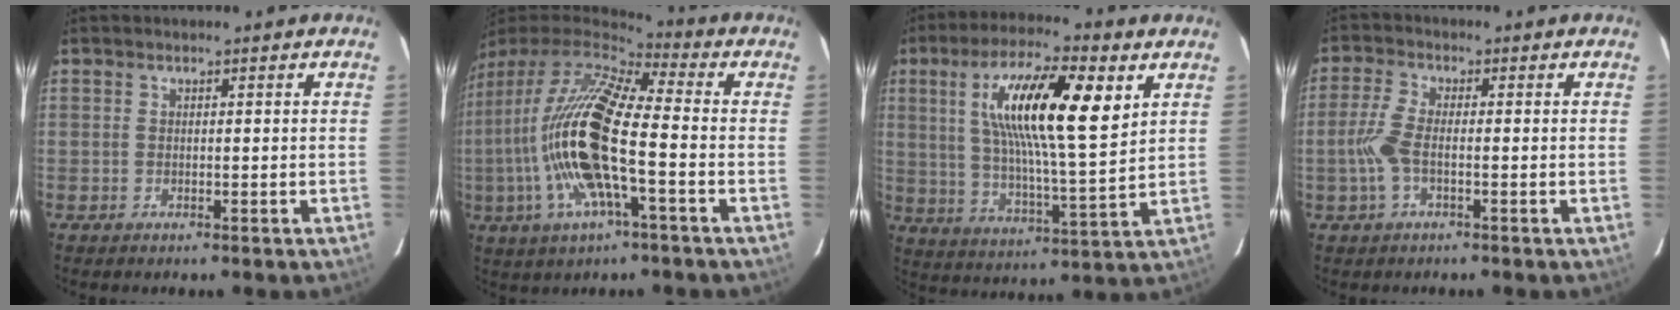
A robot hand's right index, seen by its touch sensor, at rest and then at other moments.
{"total": 19.6, "force": [-3.1, 4.5, 18.8], "torque": [-0.354, -0.015, -0.069]}
{"total": 18.9, "force": [7.0, 4.2, 17.0], "torque": [-0.298, 0.012, 0.116]}
{"total": 5.1, "force": [-1.4, 1.4, 4.7], "torque": [-0.111, 0.003, -0.029]}